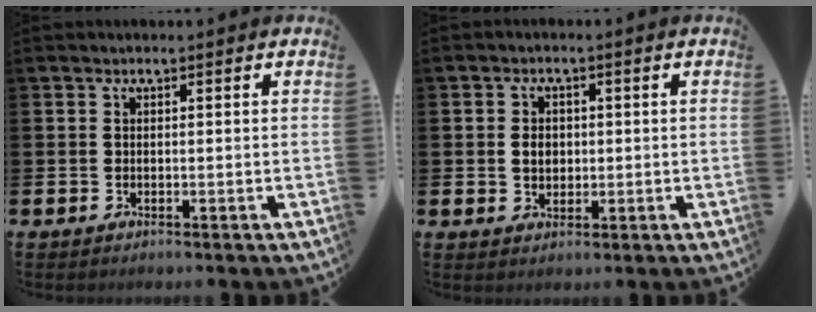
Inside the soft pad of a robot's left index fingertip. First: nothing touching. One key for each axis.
{"total": 2.7, "fx": 0.2, "fy": 2.2, "fz": 1.5, "tx": -0.016, "ty": 0.004, "tz": -0.003}